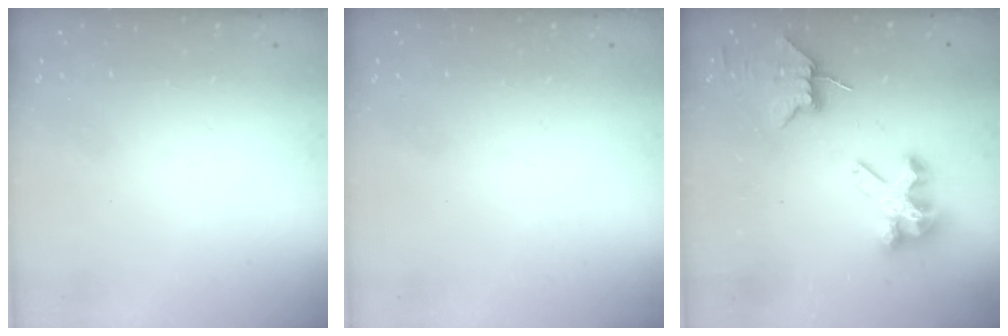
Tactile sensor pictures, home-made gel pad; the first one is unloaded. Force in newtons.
{"total": 0.0}
{"total": 6.6, "press": 6.6, "slide": 0.7}